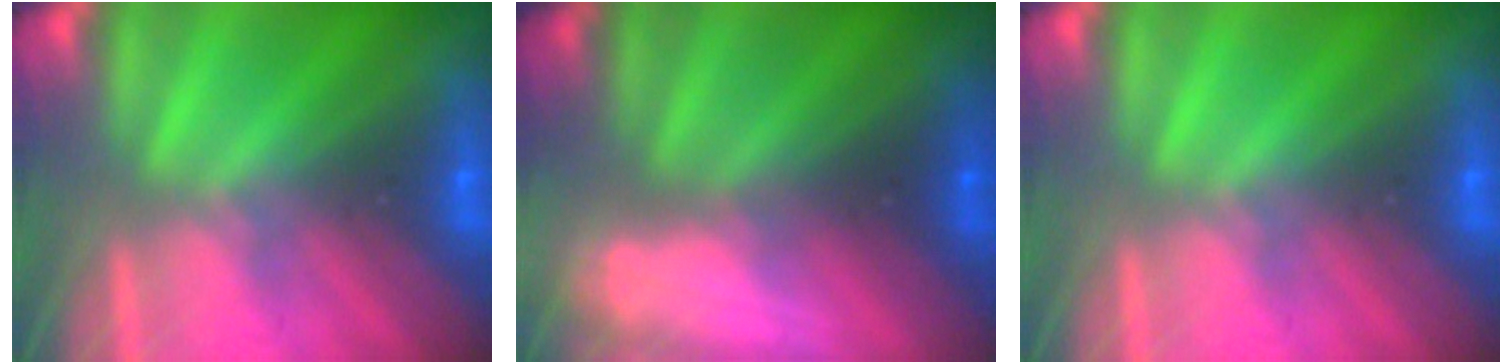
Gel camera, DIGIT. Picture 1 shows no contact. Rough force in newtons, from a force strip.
{"total": 3.0}
{"total": 0.0}